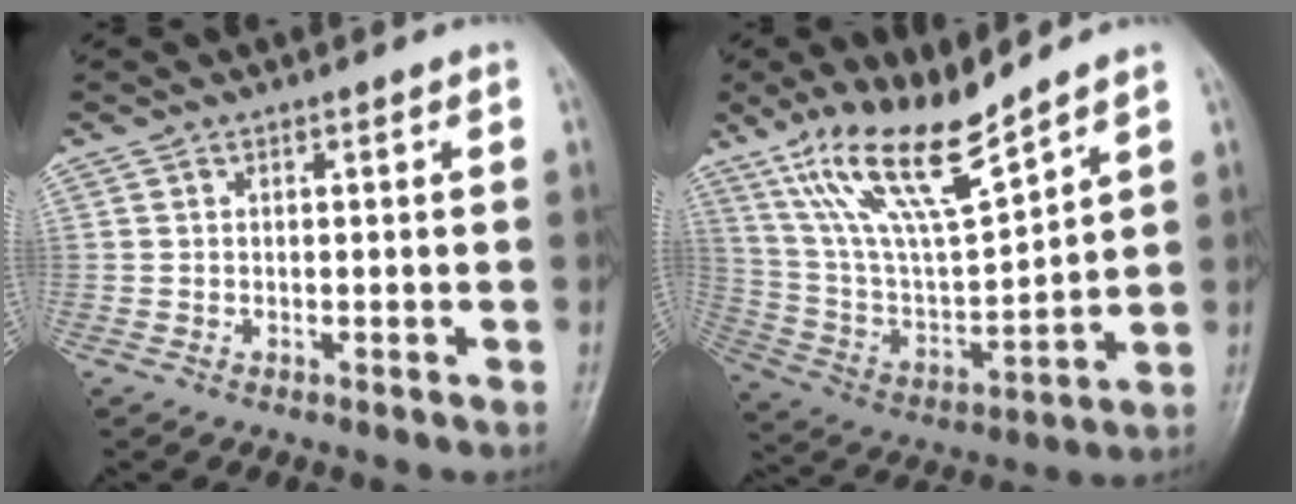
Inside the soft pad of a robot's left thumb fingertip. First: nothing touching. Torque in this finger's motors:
{"motor_torque": [0.22, 0.18, 1.27, -1.50, 0.27]}